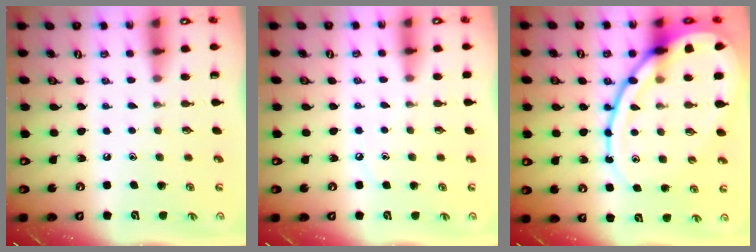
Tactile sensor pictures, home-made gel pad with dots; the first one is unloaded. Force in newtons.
{"total": 4.3, "press": 4.3, "slide": 0.6}
{"total": 20.4, "press": 20.3, "slide": 2.1}